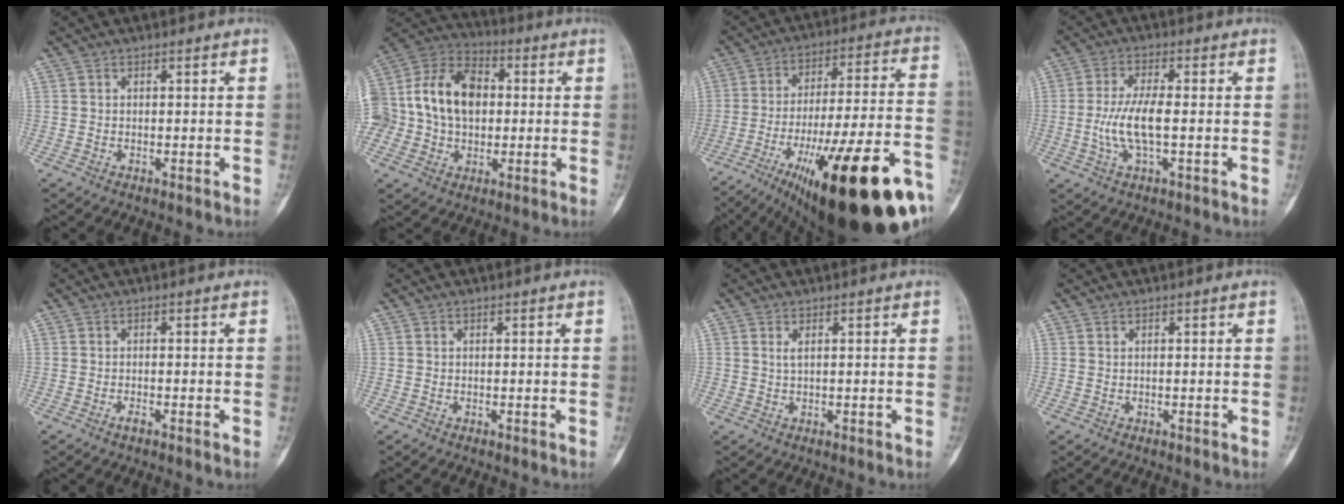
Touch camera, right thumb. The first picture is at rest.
{"total": 21.1, "force": [1.3, 15.7, 14.0], "torque": [-0.274, 0.037, 0.026]}
{"total": 33.1, "force": [-16.5, 7.7, 27.6], "torque": [-0.349, 0.040, -0.248]}
{"total": 7.6, "force": [-0.8, 2.3, 7.2], "torque": [-0.161, 0.004, -0.019]}
{"total": 1.1, "force": [-0.7, 0.1, 0.9], "torque": [-0.019, -0.001, -0.014]}
{"total": 0.0}
{"total": 1.1, "force": [0.4, 0.4, 0.9], "torque": [-0.022, 0.002, 0.011]}
{"total": 0.0}